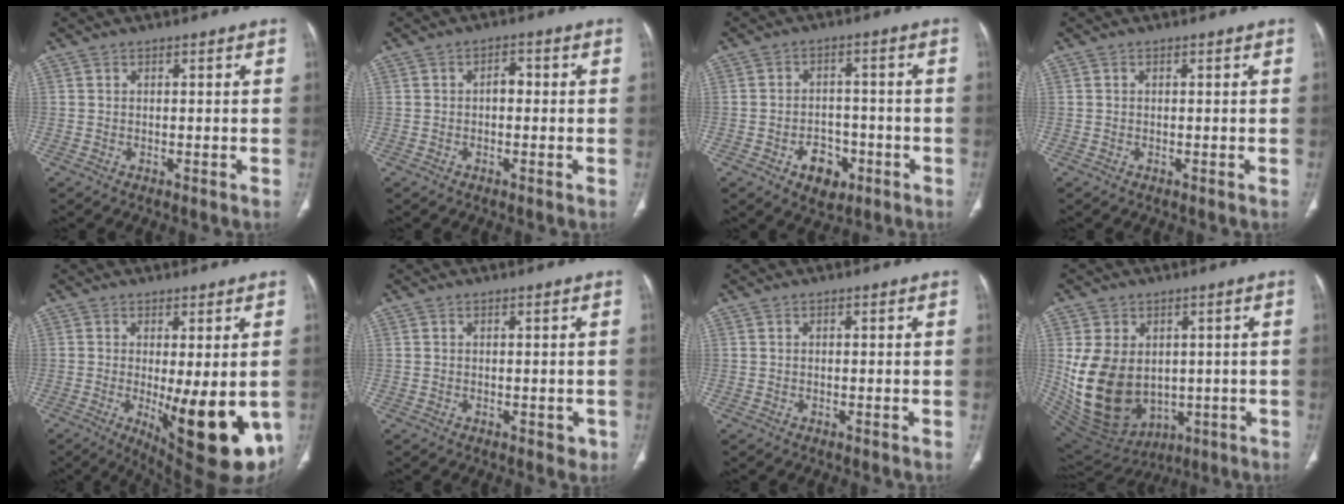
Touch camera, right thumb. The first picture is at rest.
{"total": 2.3, "force": [-0.1, 1.5, 1.7], "torque": [-0.016, 0.009, -0.008]}
{"total": 7.1, "force": [-3.2, 5.0, 3.9], "torque": [-0.032, 0.024, -0.042]}
{"total": 0.0}
{"total": 16.3, "force": [-3.5, 5.1, 15.1], "torque": [-0.174, -0.027, -0.027]}
{"total": 1.4, "force": [-0.3, 1.0, 0.9], "torque": [-0.003, -0.001, -0.001]}
{"total": 0.0}
{"total": 18.0, "force": [0.1, 13.6, 11.9], "torque": [-0.202, -0.014, 0.044]}